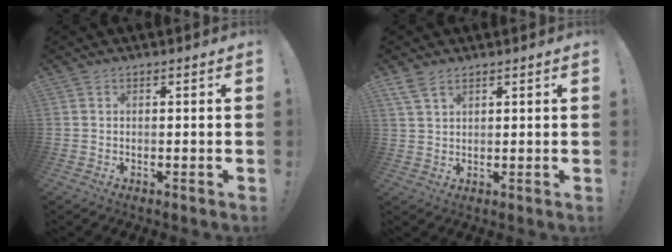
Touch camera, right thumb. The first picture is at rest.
{"total": 4.3, "force": [3.0, 2.0, 2.3], "torque": [-0.045, -0.012, 0.058]}